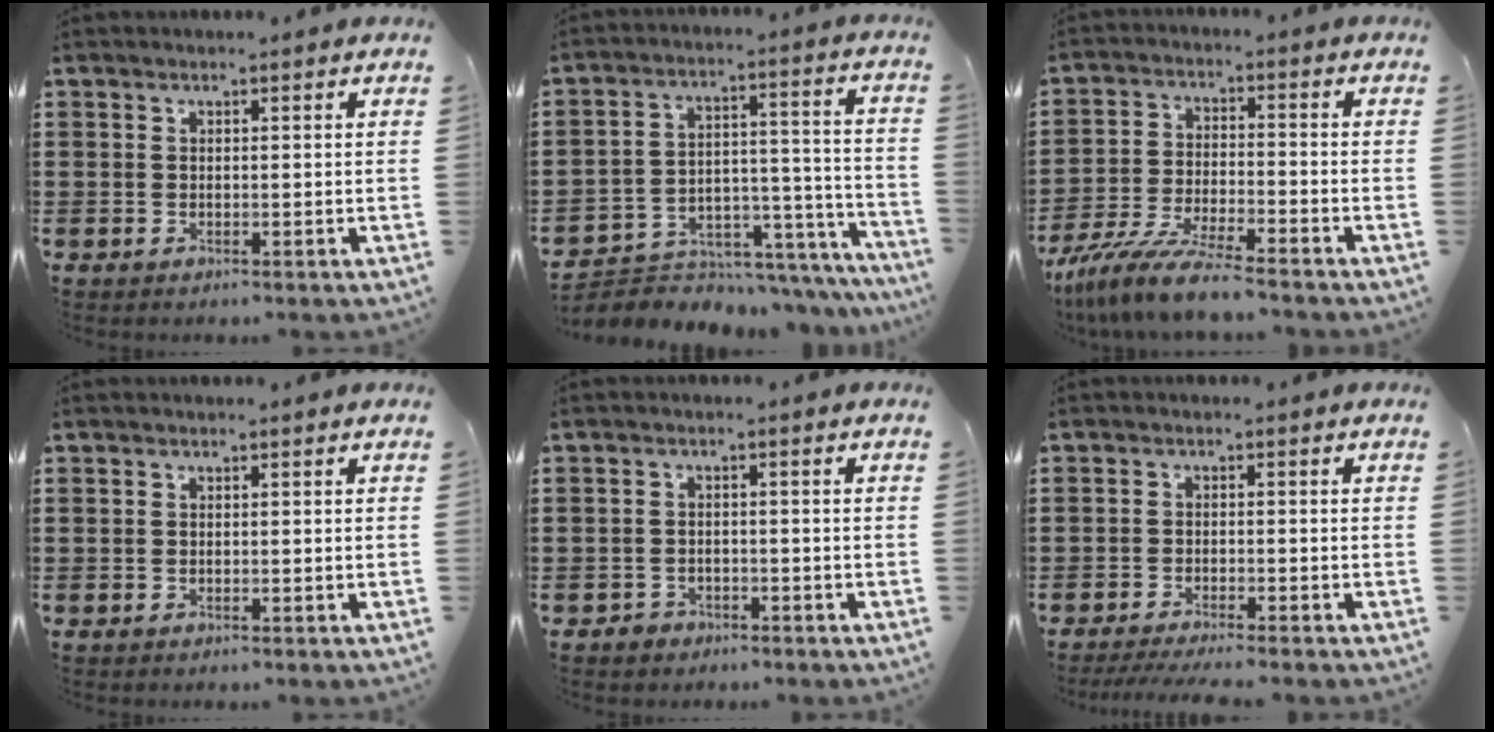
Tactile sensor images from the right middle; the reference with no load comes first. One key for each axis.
{"total": 4.8, "fx": -4.4, "fy": 1.9, "fz": 0.6, "tx": -0.016, "ty": 0.008, "tz": -0.089}
{"total": 8.1, "fx": -7.3, "fy": -0.1, "fz": 3.5, "tx": -0.081, "ty": -0.006, "tz": -0.144}
{"total": 0.0}
{"total": 1.6, "fx": -1.3, "fy": 0.9, "fz": 0.1, "tx": -0.006, "ty": 0.002, "tz": -0.030}
{"total": 2.3, "fx": -2.1, "fy": -0.2, "fz": 1.1, "tx": -0.015, "ty": 0.000, "tz": -0.040}